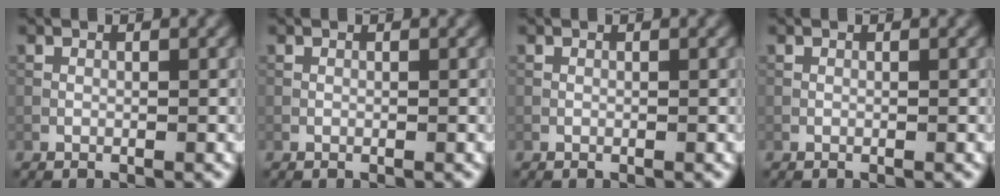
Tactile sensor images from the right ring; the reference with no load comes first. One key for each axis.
{"total": 0.0}
{"total": 0.0}
{"total": 0.0}